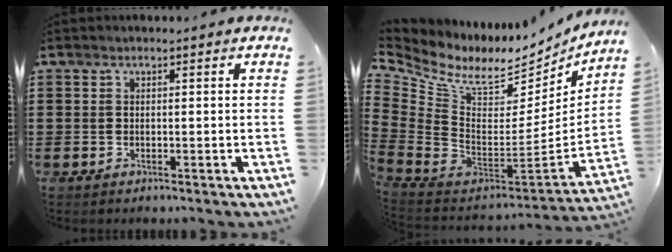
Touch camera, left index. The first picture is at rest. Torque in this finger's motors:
{"motor_torque": [2.14, 0.00, 0.10, 0.04]}